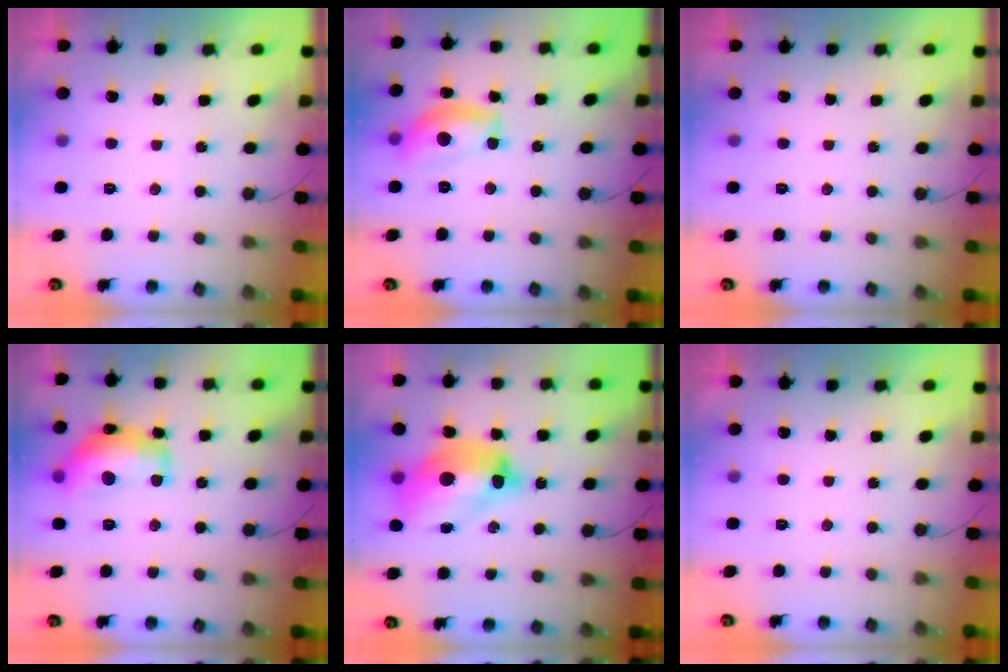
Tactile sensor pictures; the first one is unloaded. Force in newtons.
{"total": 13.3, "press": 13.3, "slide": 0.6}
{"total": 0.0}
{"total": 18.4, "press": 18.4, "slide": 0.9}
{"total": 15.6, "press": 15.5, "slide": 1.4}
{"total": 0.0}